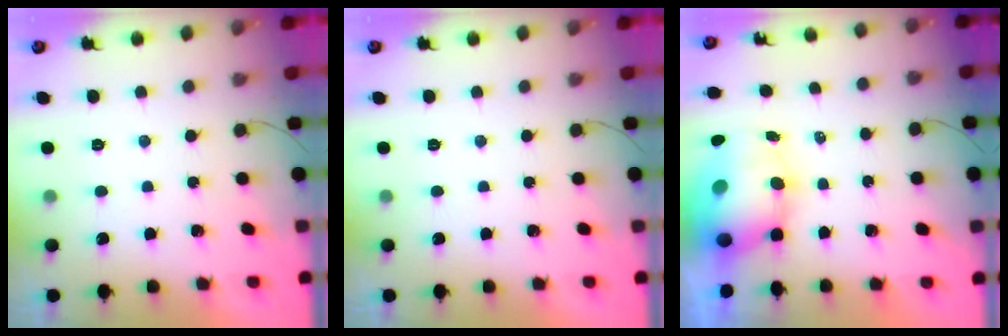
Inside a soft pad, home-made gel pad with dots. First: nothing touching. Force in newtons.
{"total": 0.0}
{"total": 11.5, "press": 11.0, "slide": 3.2}